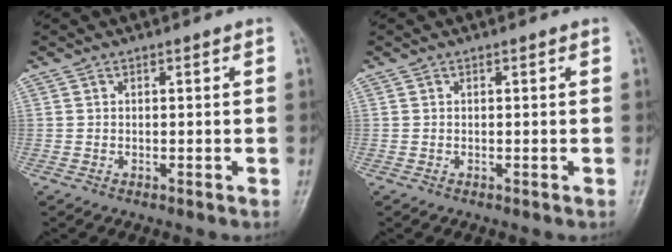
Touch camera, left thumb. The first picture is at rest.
{"total": 0.0}